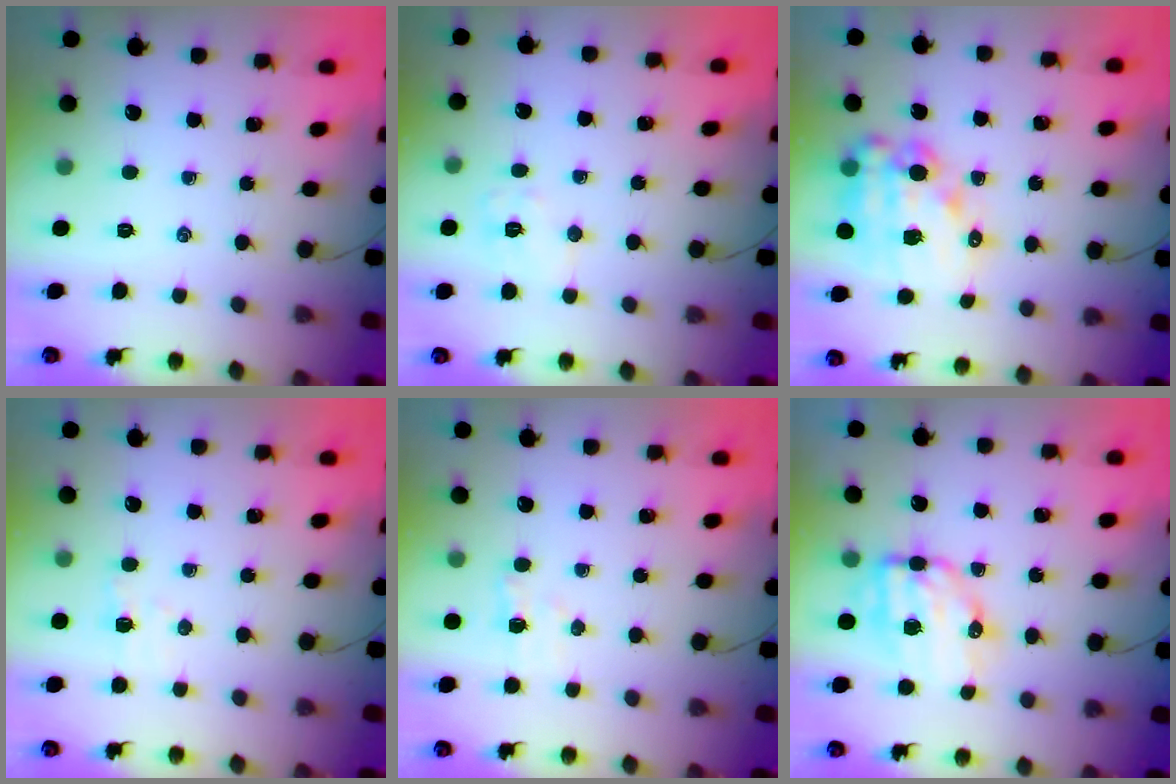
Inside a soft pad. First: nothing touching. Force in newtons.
{"total": 6.3, "press": 6.2, "slide": 0.8}
{"total": 14.8, "press": 14.4, "slide": 3.4}
{"total": 2.8, "press": 2.7, "slide": 0.7}
{"total": 4.2, "press": 4.0, "slide": 1.3}
{"total": 9.4, "press": 9.1, "slide": 2.2}